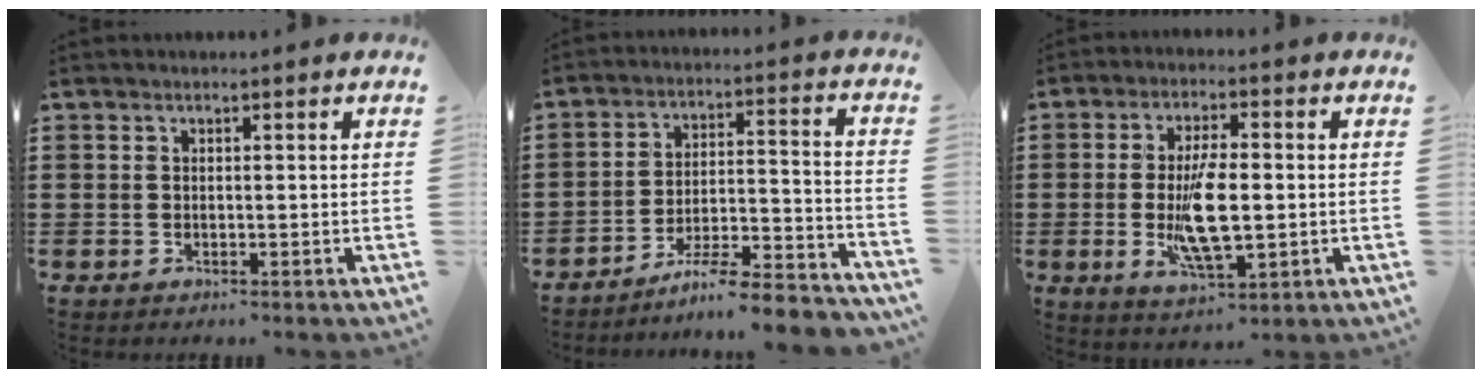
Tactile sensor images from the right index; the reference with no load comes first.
{"total": 7.5, "force": [-6.8, -0.1, 3.1], "torque": [-0.042, 0.002, -0.132]}
{"total": 9.7, "force": [-1.0, 3.5, 9.0], "torque": [-0.172, -0.012, -0.019]}